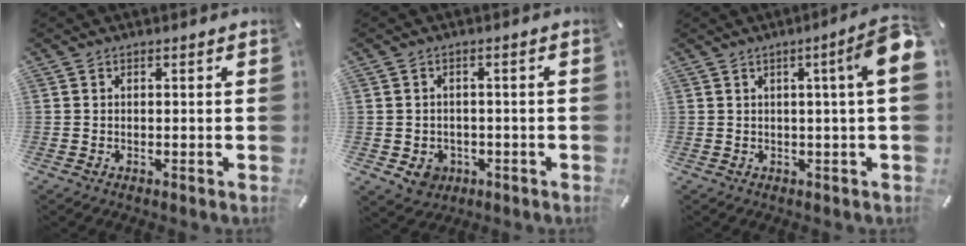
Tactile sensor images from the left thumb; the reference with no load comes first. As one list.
[{"total": 4.6, "force": [-1.4, 4.1, 1.5], "torque": [-0.016, 0.004, -0.026]}, {"total": 8.5, "force": [2.3, 0.2, 8.2], "torque": [-0.125, -0.012, 0.034]}]